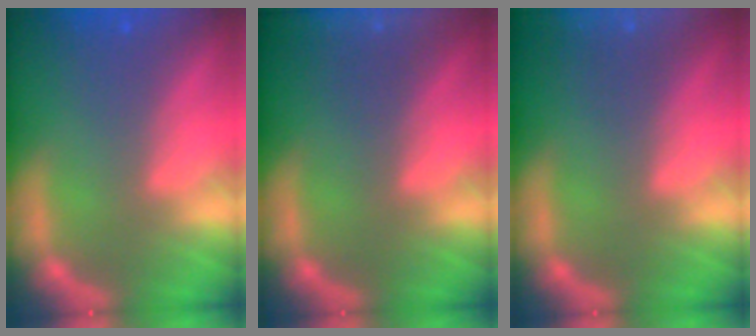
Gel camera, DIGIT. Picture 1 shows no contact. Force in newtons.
{"total": 8.0}
{"total": 10.0}